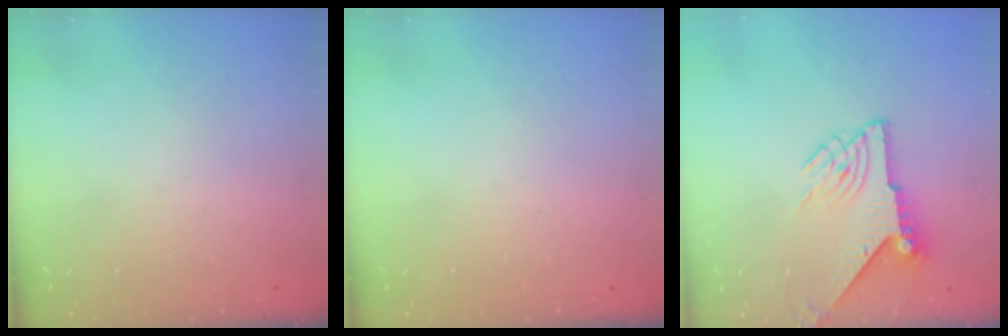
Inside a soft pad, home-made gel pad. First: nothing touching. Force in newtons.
{"total": 0.0}
{"total": 9.2, "press": 9.2, "slide": 0.6}